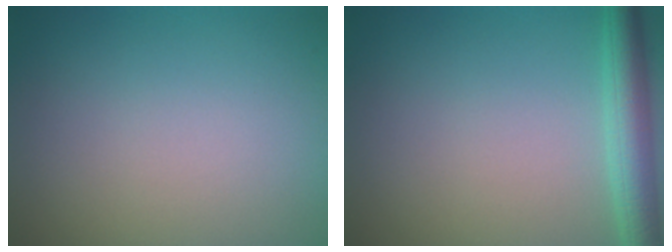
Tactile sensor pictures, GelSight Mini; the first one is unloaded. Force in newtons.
{"total": 3.9, "press": 3.9, "slide": 0.2}